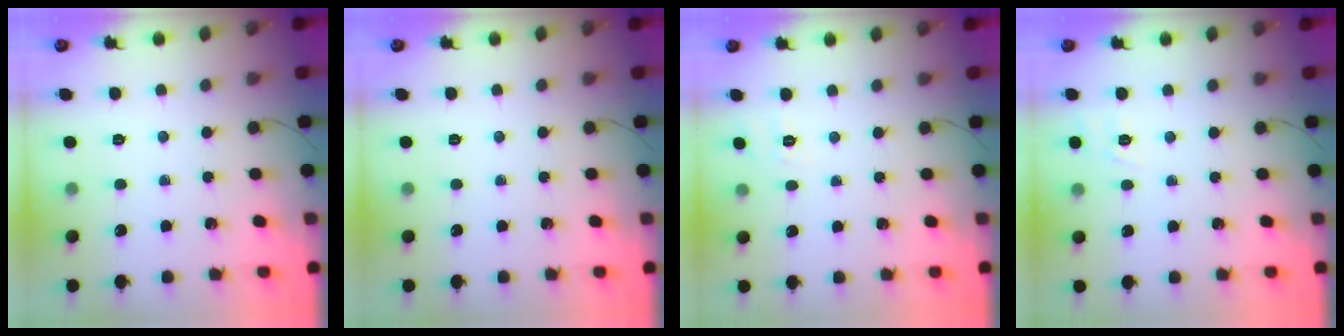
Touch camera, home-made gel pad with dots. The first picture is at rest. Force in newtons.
{"total": 0.0}
{"total": 6.7, "press": 6.5, "slide": 1.8}
{"total": 1.6, "press": 0.4, "slide": 1.5}